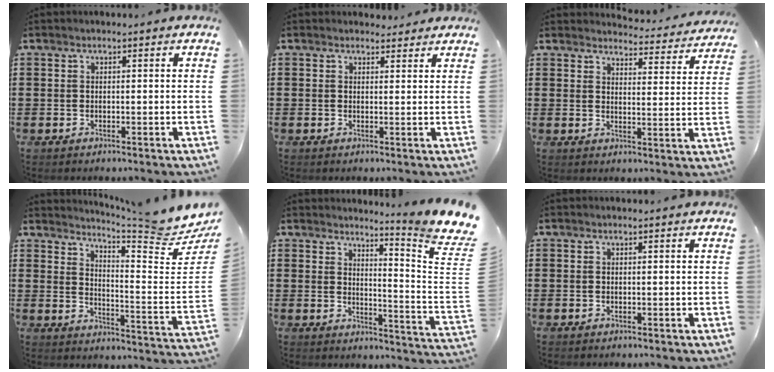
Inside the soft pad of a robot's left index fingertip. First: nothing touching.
{"total": 1.8, "force": [1.5, 1.0, 0.1], "torque": [0.002, 0.003, 0.028]}
{"total": 4.1, "force": [4.1, 0.2, 0.5], "torque": [-0.013, -0.034, 0.067]}
{"total": 7.5, "force": [6.8, -0.3, 3.3], "torque": [-0.070, -0.067, 0.109]}
{"total": 6.2, "force": [5.0, -0.8, 3.5], "torque": [-0.065, -0.050, 0.076]}
{"total": 0.0}